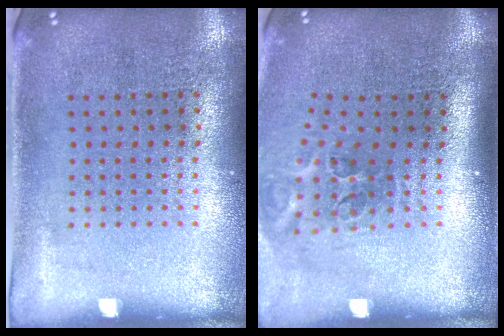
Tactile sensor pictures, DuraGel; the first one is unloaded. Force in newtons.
{"total": 2.1, "press": 1.2, "slide": 1.7}